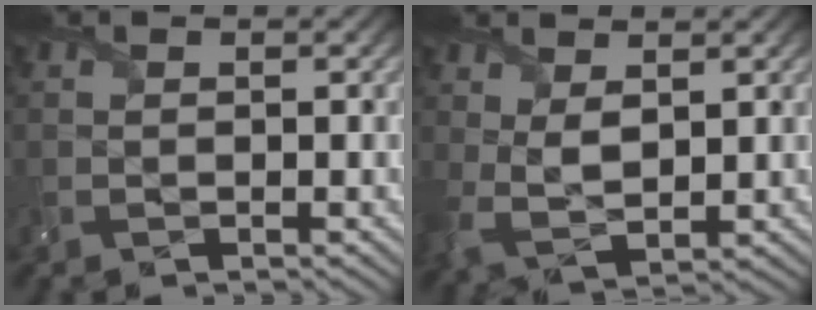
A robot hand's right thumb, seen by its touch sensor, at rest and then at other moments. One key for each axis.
{"total": 4.7, "fx": 1.6, "fy": 2.5, "fz": 3.7, "tx": -0.099, "ty": -0.003, "tz": 0.033}